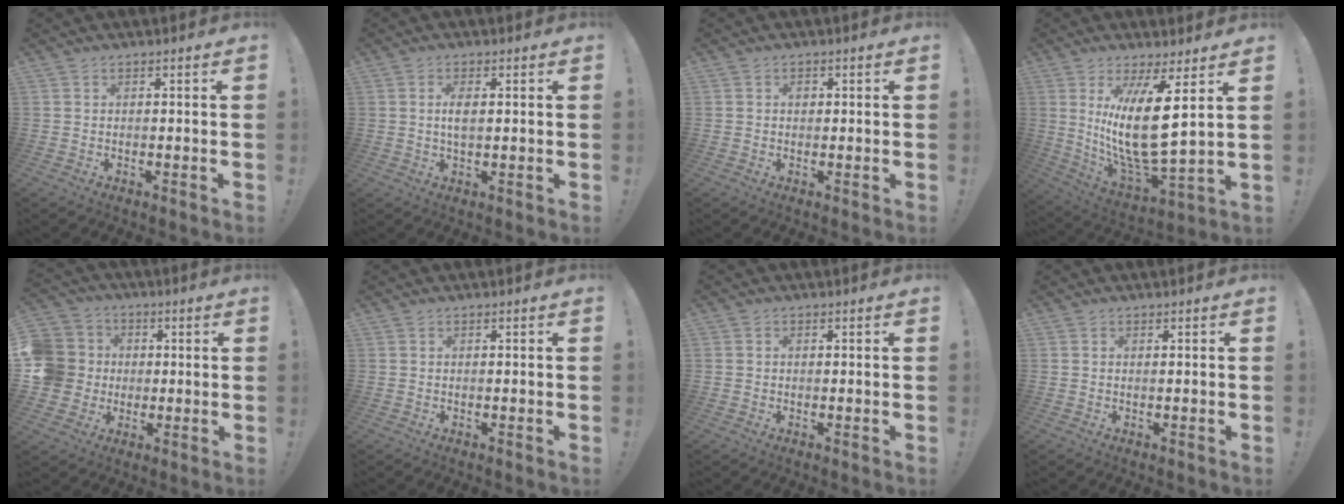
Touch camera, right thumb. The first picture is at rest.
{"total": 3.5, "force": [0.8, 1.5, 3.1], "torque": [-0.055, -0.005, 0.007]}
{"total": 1.2, "force": [0.1, 1.0, 0.7], "torque": [-0.008, 0.001, 0.000]}
{"total": 18.2, "force": [5.0, 4.5, 17.0], "torque": [-0.329, -0.049, 0.077]}
{"total": 12.3, "force": [0.0, 11.4, 4.7], "torque": [-0.087, 0.004, 0.006]}
{"total": 0.0}
{"total": 0.7, "force": [-0.1, 0.7, 0.1], "torque": [-0.003, 0.003, -0.001]}
{"total": 0.5, "force": [0.5, -0.1, 0.2], "torque": [0.011, -0.006, 0.005]}